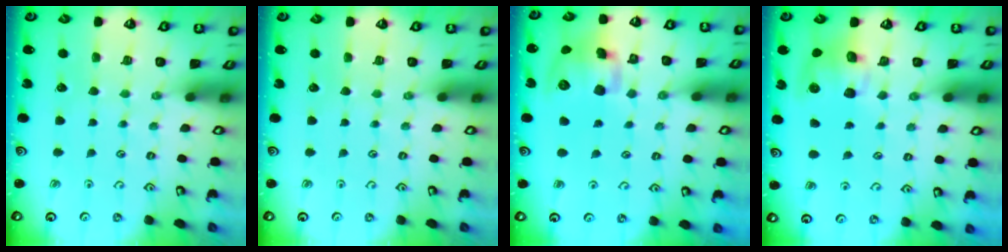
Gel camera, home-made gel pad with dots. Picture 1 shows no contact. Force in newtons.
{"total": 0.0}
{"total": 12.9, "press": 12.7, "slide": 2.1}
{"total": 8.7, "press": 8.6, "slide": 1.2}